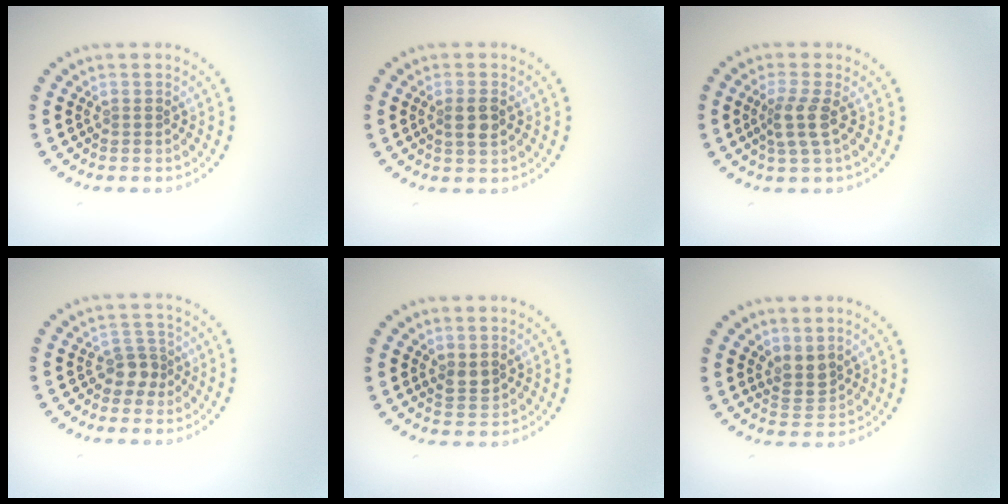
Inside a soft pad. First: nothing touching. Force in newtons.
{"total": 2.0, "press": 1.9, "slide": 0.6}
{"total": 2.5, "press": 2.0, "slide": 1.5}
{"total": 2.1, "press": 1.7, "slide": 1.2}
{"total": 1.4, "press": 1.3, "slide": 0.6}
{"total": 2.3, "press": 1.9, "slide": 1.2}